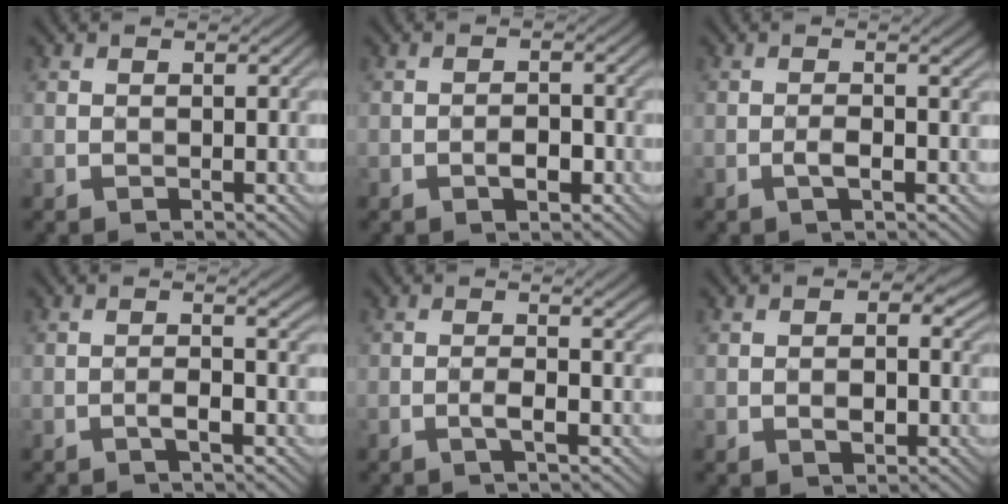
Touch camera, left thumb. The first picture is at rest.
{"total": 2.2, "force": [-1.1, 1.0, 1.7], "torque": [-0.027, 0.006, -0.018]}
{"total": 2.6, "force": [-0.6, 0.2, 2.5], "torque": [-0.049, 0.004, -0.012]}
{"total": 2.4, "force": [-0.8, 0.0, 2.3], "torque": [-0.041, 0.008, -0.017]}
{"total": 2.9, "force": [-0.6, 0.0, 2.8], "torque": [-0.048, 0.008, -0.018]}
{"total": 3.6, "force": [-0.3, 2.6, 2.4], "torque": [-0.027, -0.003, -0.003]}